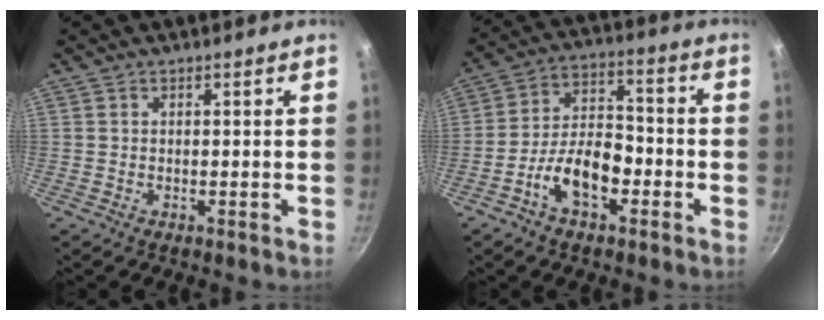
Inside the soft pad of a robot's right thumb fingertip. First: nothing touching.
{"total": 11.1, "force": [-4.7, 5.9, 8.1], "torque": [-0.121, 0.051, -0.089]}